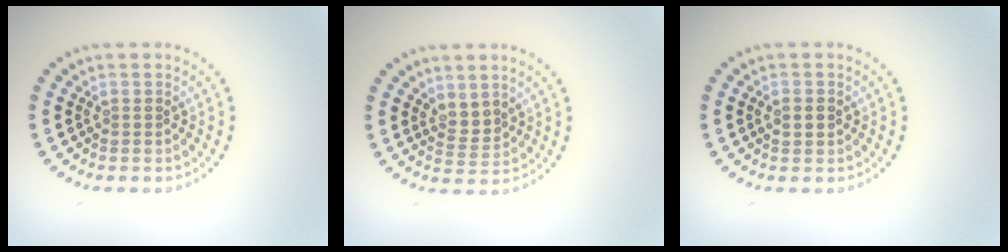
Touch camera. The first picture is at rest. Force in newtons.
{"total": 1.8, "press": 1.4, "slide": 1.2}
{"total": 1.7, "press": 1.7, "slide": 0.1}